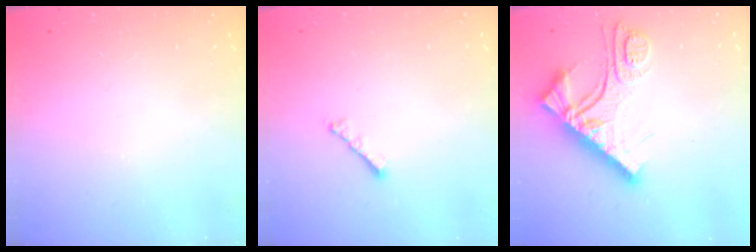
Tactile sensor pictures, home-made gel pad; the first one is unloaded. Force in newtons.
{"total": 2.4, "press": 2.3, "slide": 0.6}
{"total": 14.4, "press": 14.3, "slide": 1.5}